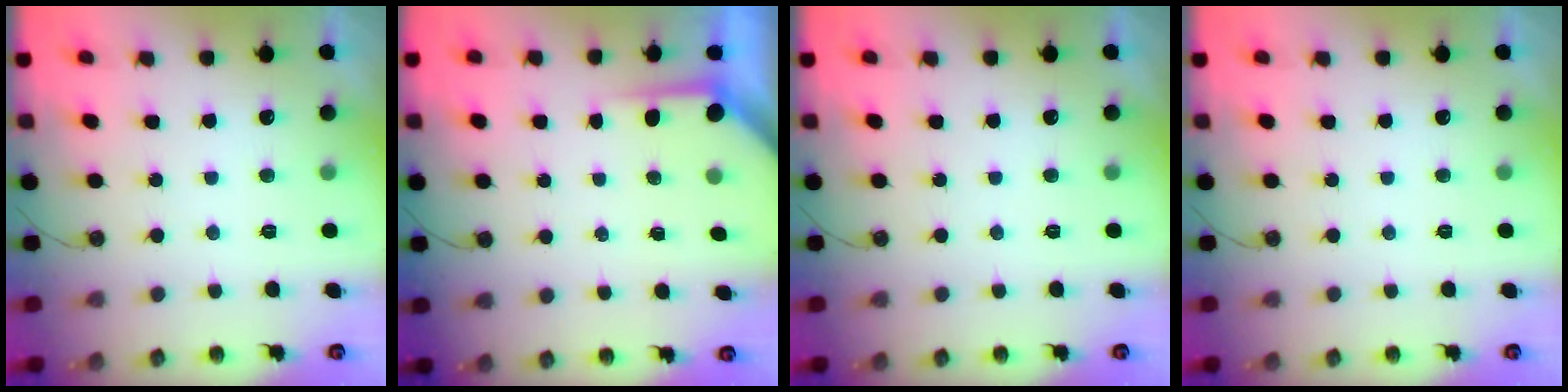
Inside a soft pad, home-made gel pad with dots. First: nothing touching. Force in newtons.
{"total": 3.4, "press": 3.4, "slide": 0.3}
{"total": 0.0}
{"total": 0.0}